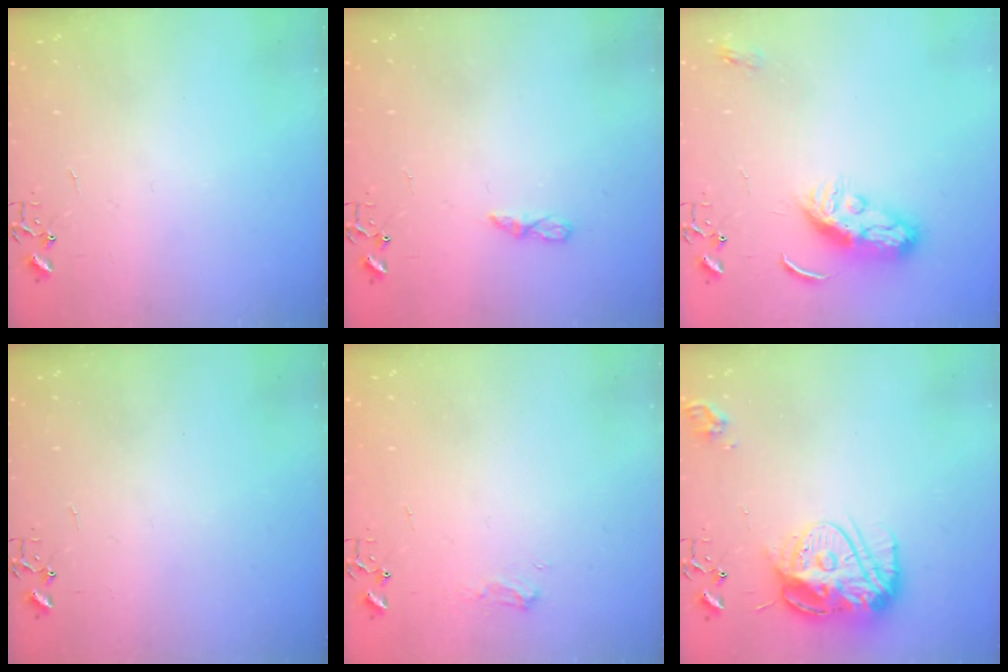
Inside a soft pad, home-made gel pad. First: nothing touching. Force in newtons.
{"total": 5.3, "press": 5.3, "slide": 0.7}
{"total": 8.8, "press": 8.8, "slide": 0.5}
{"total": 0.0}
{"total": 6.0, "press": 6.0, "slide": 0.7}
{"total": 19.1, "press": 19.1, "slide": 1.5}